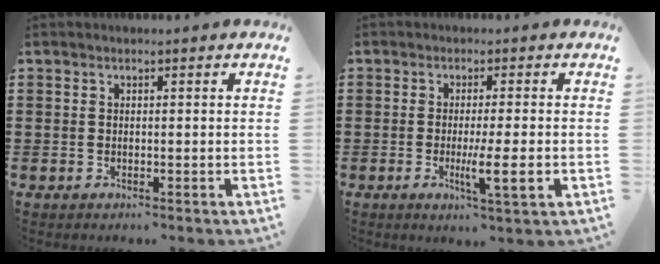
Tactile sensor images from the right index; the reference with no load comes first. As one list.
[{"total": 5.5, "force": [-1.3, 0.3, 5.4], "torque": [-0.089, -0.012, -0.021]}]